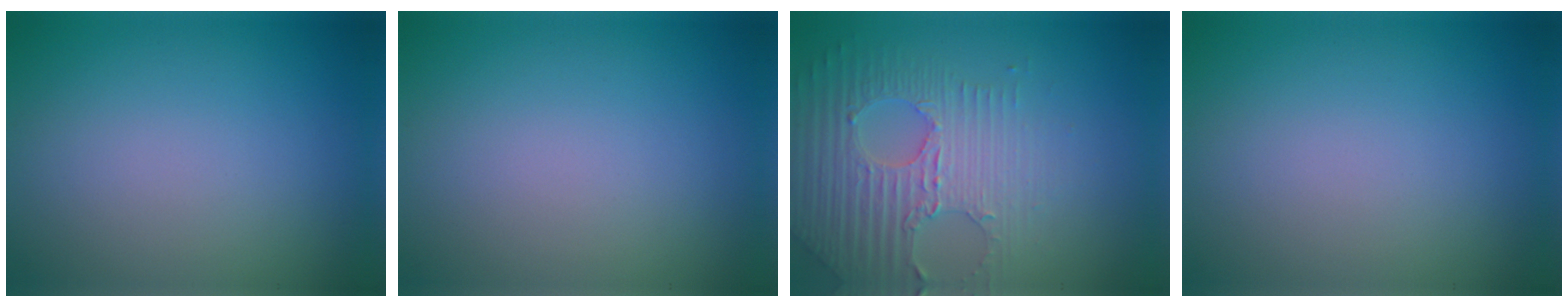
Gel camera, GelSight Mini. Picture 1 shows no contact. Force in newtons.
{"total": 0.0}
{"total": 4.8, "press": 4.4, "slide": 2.0}
{"total": 0.0}